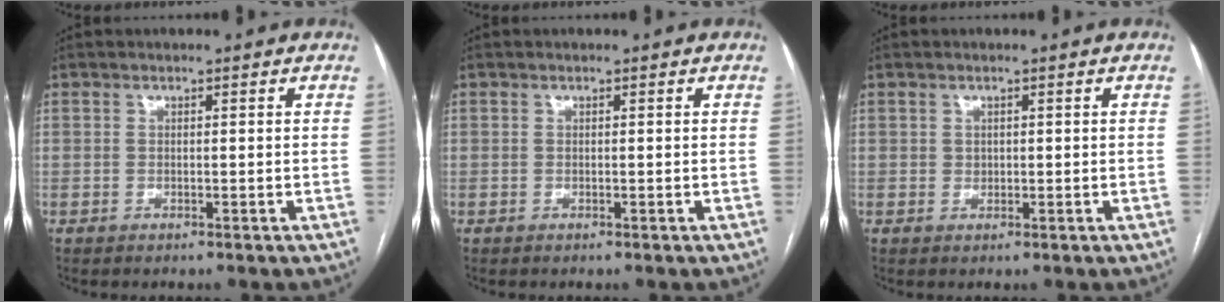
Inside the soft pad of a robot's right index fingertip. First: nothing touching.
{"total": 0.0}
{"total": 0.9, "force": [0.2, 0.8, 0.3], "torque": [-0.003, 0.000, 0.005]}